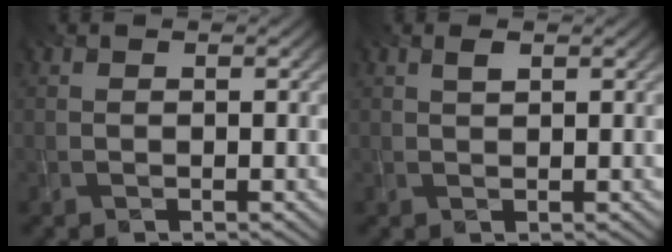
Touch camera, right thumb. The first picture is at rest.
{"total": 1.1, "force": [0.6, 0.4, 0.8], "torque": [-0.021, 0.001, 0.014]}